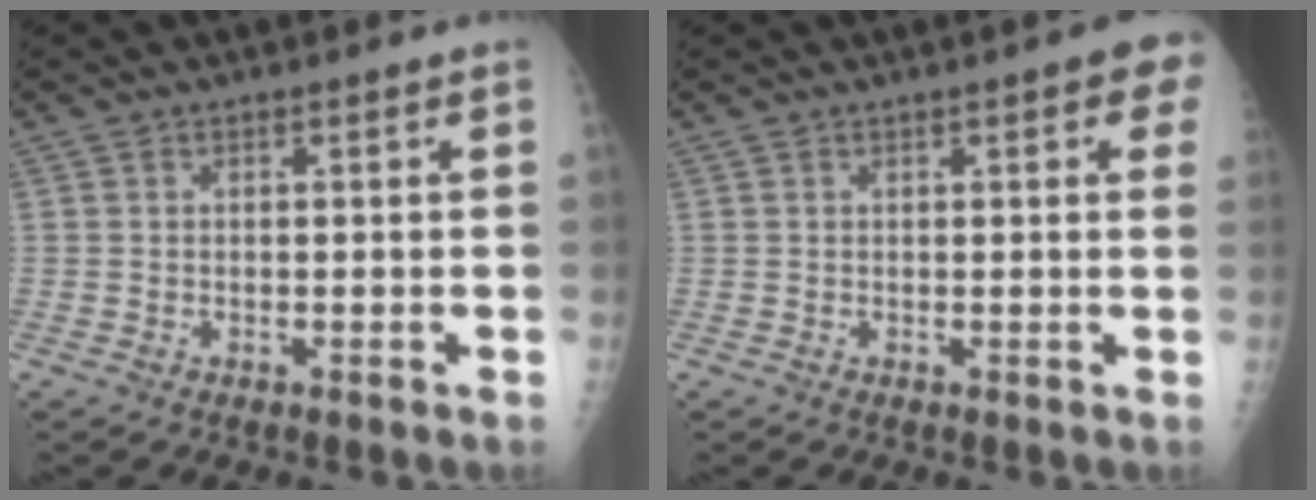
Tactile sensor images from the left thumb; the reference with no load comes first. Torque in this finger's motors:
{"motor_torque": [2.98, 2.03, 0.57, -0.71, 0.04]}